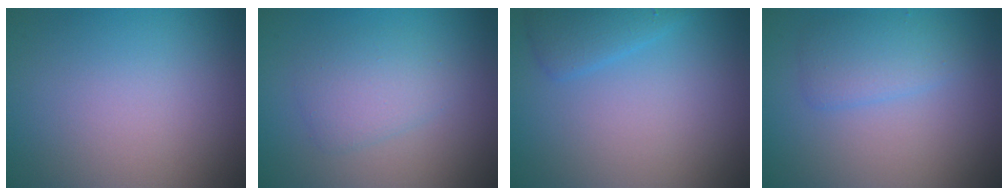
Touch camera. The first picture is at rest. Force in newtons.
{"total": 2.4, "press": 2.4, "slide": 0.0}
{"total": 2.2, "press": 2.2, "slide": 0.2}
{"total": 2.3, "press": 2.3, "slide": 0.2}